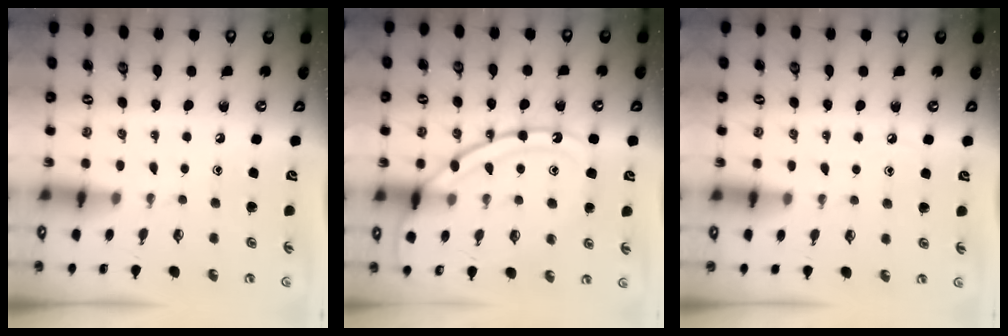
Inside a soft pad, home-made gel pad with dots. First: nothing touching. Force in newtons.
{"total": 15.8, "press": 15.7, "slide": 1.5}
{"total": 4.7, "press": 4.7, "slide": 0.6}